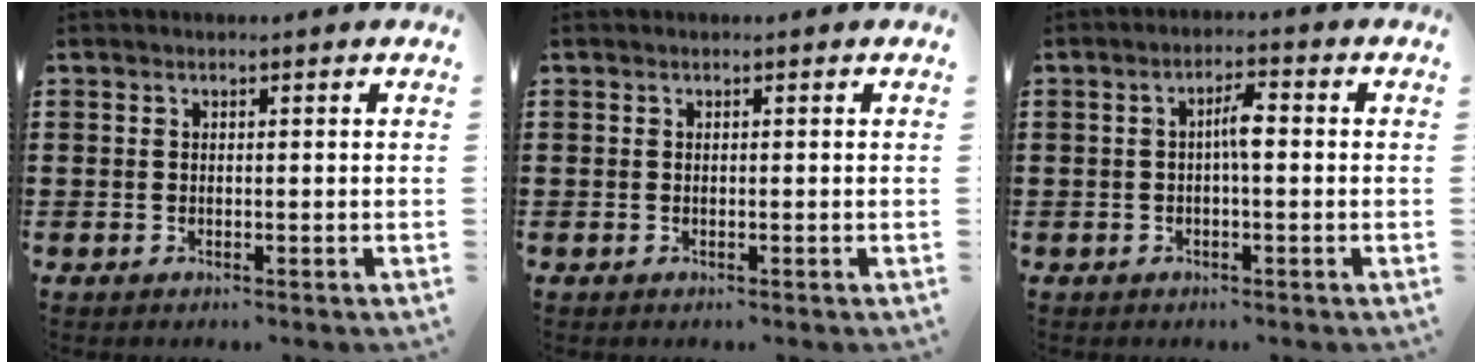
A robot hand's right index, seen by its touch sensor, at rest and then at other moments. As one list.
[{"total": 0.0}, {"total": 3.4, "force": [-0.1, 0.8, 3.3], "torque": [-0.063, 0.005, -0.005]}]